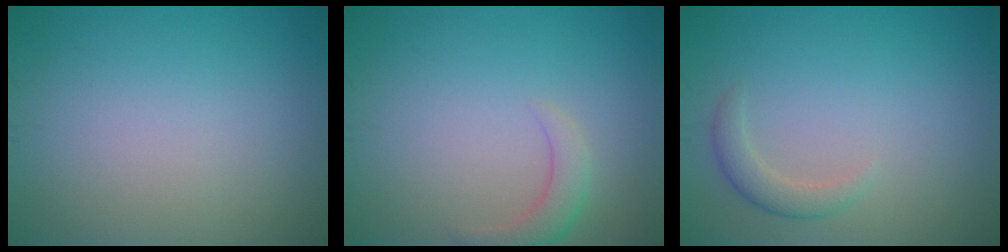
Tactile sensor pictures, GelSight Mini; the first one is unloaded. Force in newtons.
{"total": 2.3, "press": 2.3, "slide": 0.3}
{"total": 1.8, "press": 1.8, "slide": 0.3}